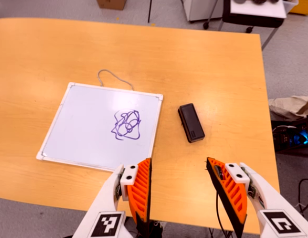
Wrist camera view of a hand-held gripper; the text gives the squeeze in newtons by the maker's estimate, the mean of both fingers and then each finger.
{"total": 0.0}